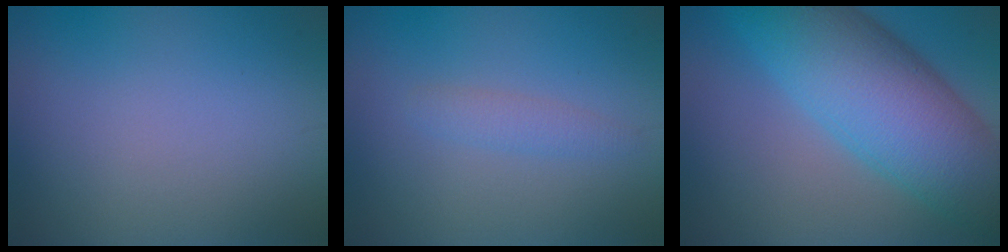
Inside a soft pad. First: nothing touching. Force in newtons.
{"total": 1.4, "press": 1.4, "slide": 0.1}
{"total": 11.3, "press": 11.3, "slide": 0.4}